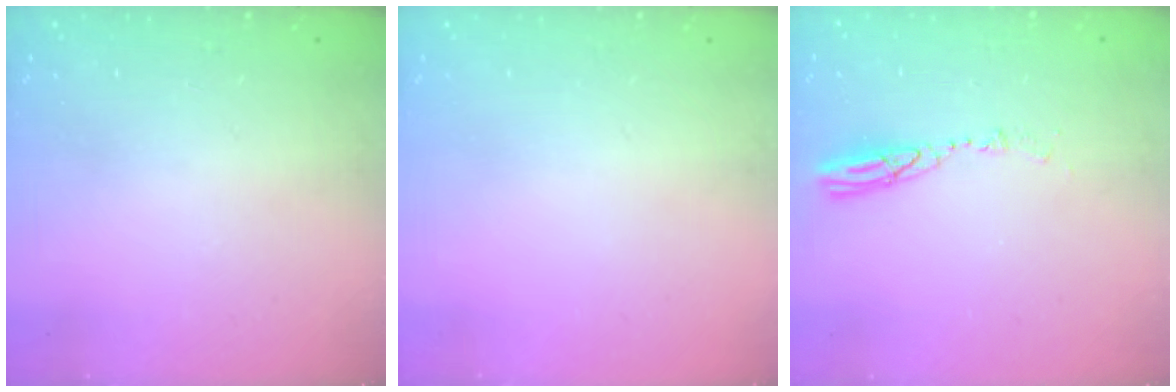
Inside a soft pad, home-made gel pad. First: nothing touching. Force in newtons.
{"total": 0.0}
{"total": 4.7, "press": 4.6, "slide": 0.5}